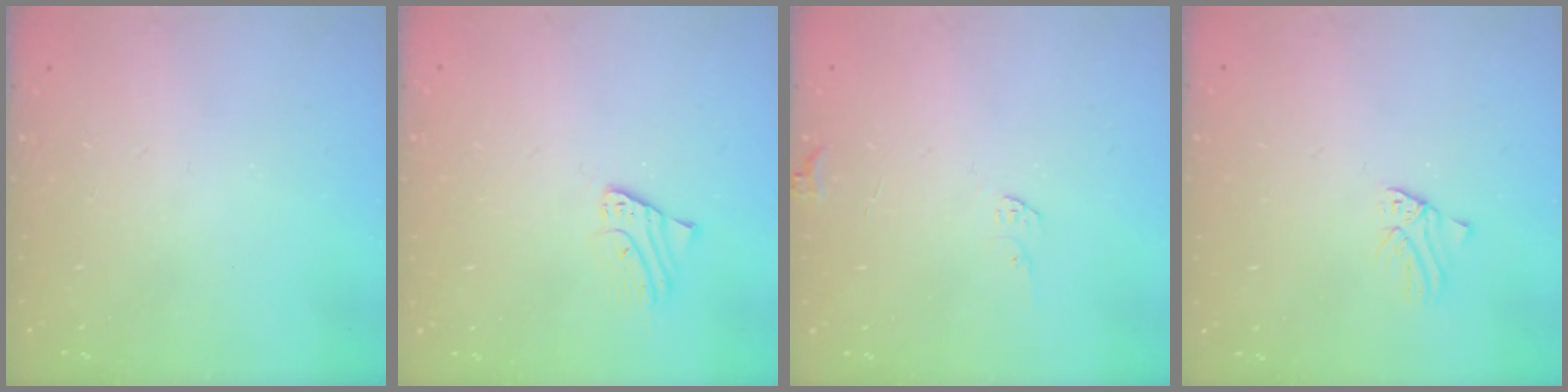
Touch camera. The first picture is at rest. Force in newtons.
{"total": 2.0, "press": 2.0, "slide": 0.1}
{"total": 5.5, "press": 5.4, "slide": 0.5}
{"total": 1.1, "press": 1.1, "slide": 0.2}